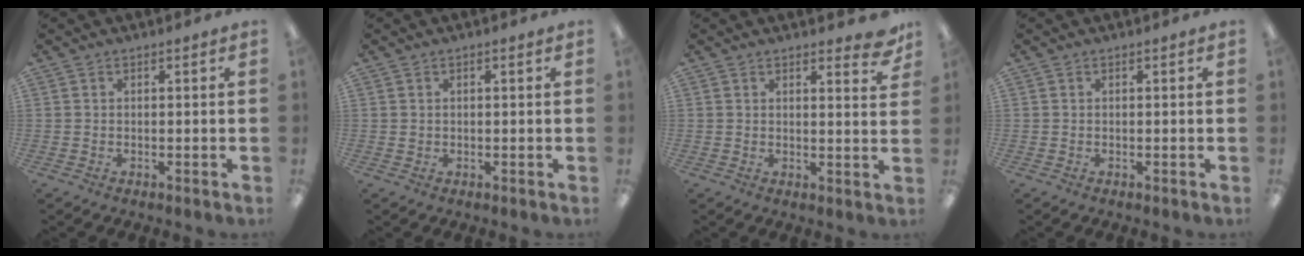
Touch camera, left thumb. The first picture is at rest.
{"total": 0.6, "force": [0.3, 0.4, 0.4], "torque": [-0.009, 0.005, 0.003]}
{"total": 4.4, "force": [3.5, 1.2, 2.4], "torque": [-0.016, -0.024, 0.056]}
{"total": 0.0}